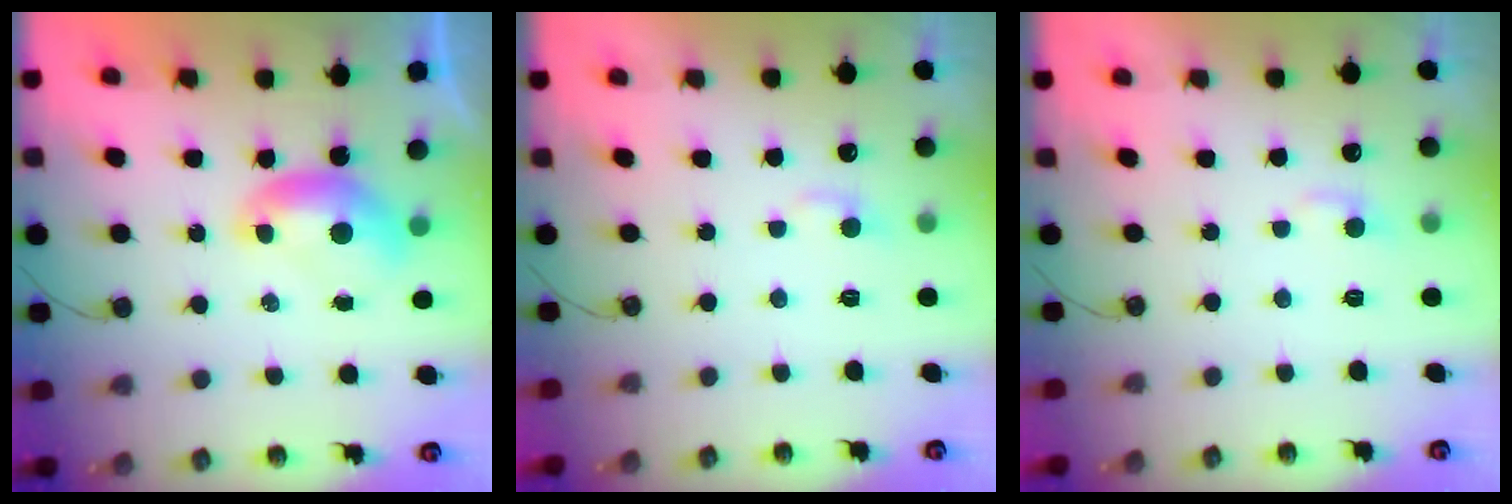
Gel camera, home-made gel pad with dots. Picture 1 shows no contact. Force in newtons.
{"total": 2.5, "press": 2.5, "slide": 0.6}
{"total": 2.5, "press": 2.5, "slide": 0.6}